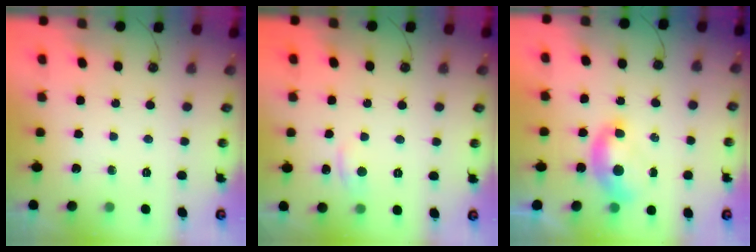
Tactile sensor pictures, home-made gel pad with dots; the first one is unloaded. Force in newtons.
{"total": 0.8, "press": 0.0, "slide": 0.8}
{"total": 1.7, "press": 1.6, "slide": 0.6}